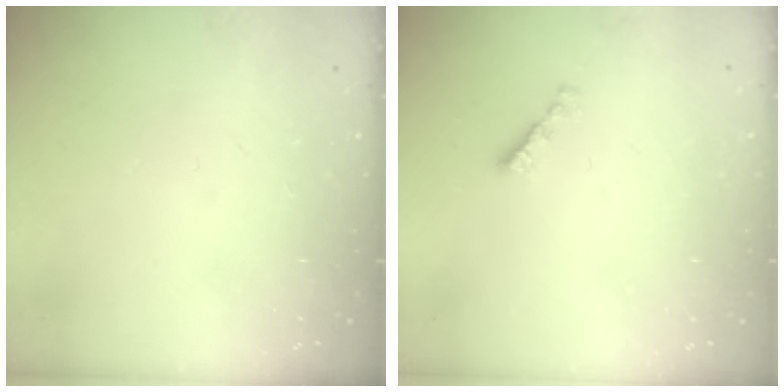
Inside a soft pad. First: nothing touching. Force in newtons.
{"total": 2.2, "press": 2.1, "slide": 0.7}